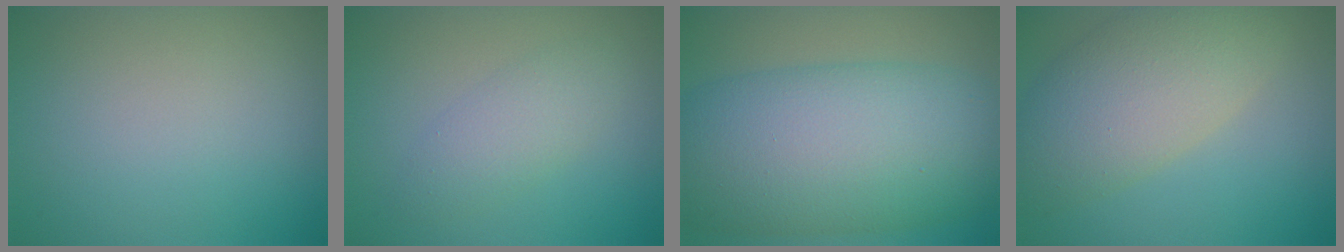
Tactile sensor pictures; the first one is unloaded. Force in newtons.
{"total": 2.7, "press": 2.7, "slide": 0.0}
{"total": 13.4, "press": 13.4, "slide": 0.0}
{"total": 7.6, "press": 7.5, "slide": 0.8}